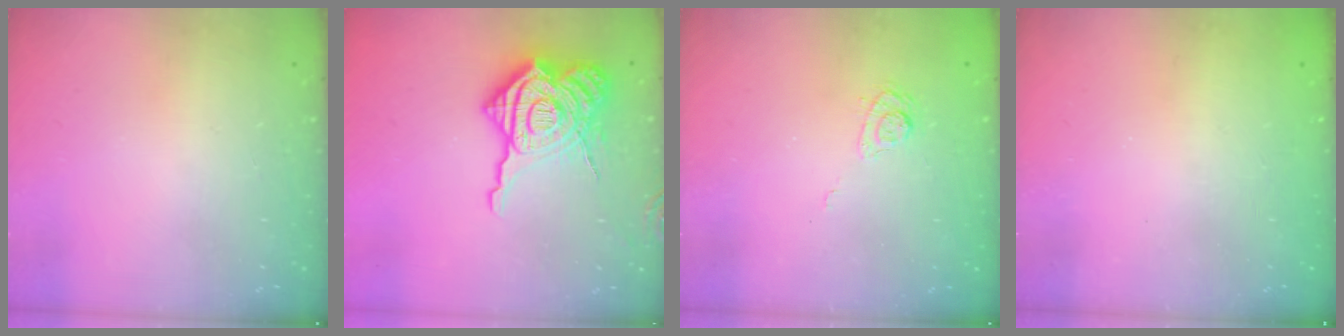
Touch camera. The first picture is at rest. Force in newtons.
{"total": 23.6, "press": 23.4, "slide": 2.7}
{"total": 4.9, "press": 4.7, "slide": 1.6}
{"total": 2.5, "press": 2.4, "slide": 0.7}